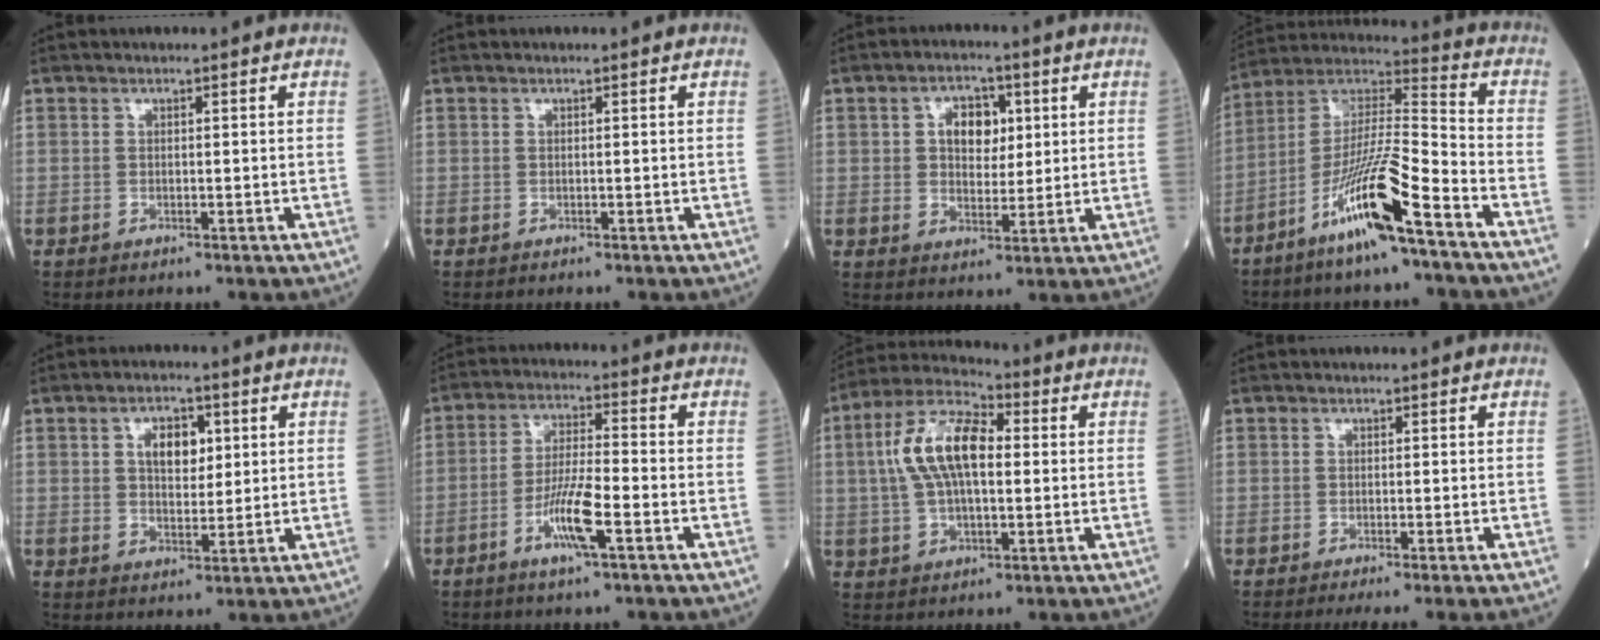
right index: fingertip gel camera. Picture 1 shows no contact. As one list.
[{"total": 0.0}, {"total": 6.0, "force": [1.7, 3.8, 4.3], "torque": [-0.068, 0.015, 0.030]}, {"total": 14.8, "force": [-8.4, 0.6, 12.2], "torque": [-0.241, -0.013, -0.160]}, {"total": 5.5, "force": [1.8, 3.0, 4.3], "torque": [-0.070, 0.008, 0.032]}, {"total": 7.8, "force": [-3.4, 0.7, 7.0], "torque": [-0.138, -0.005, -0.065]}, {"total": 11.8, "force": [1.6, 5.0, 10.6], "torque": [-0.224, 0.027, 0.025]}, {"total": 2.6, "force": [-2.1, -0.6, 1.3], "torque": [-0.014, -0.003, -0.033]}]